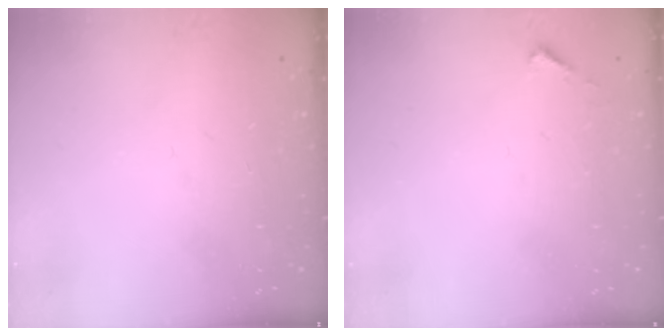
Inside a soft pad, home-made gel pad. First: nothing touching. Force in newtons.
{"total": 2.1, "press": 2.1, "slide": 0.2}